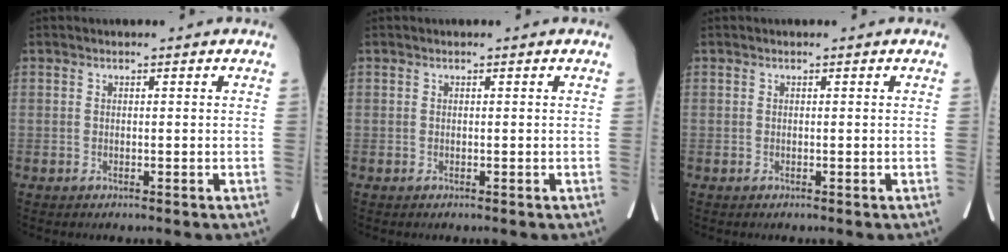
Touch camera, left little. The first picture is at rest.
{"total": 0.0}
{"total": 0.0}